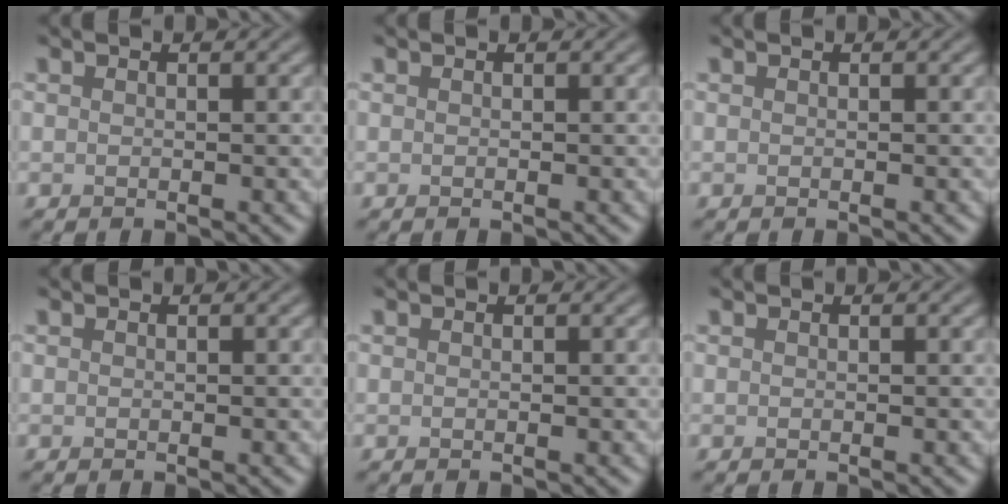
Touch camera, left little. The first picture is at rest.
{"total": 0.0}
{"total": 0.0}
{"total": 0.0}
{"total": 0.0}
{"total": 0.0}